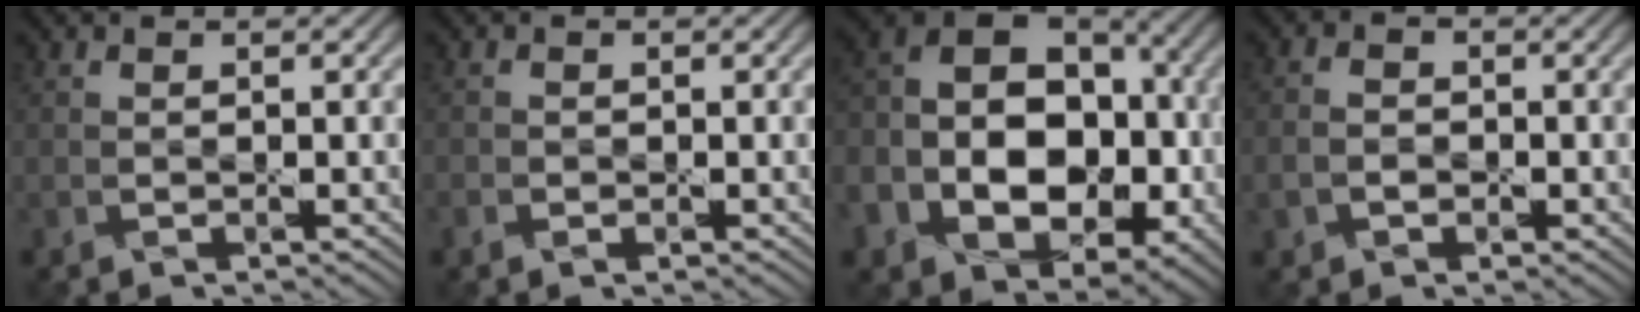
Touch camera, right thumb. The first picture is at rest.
{"total": 1.2, "force": [-0.6, 0.7, 0.7], "torque": [-0.015, -0.004, -0.012]}
{"total": 16.9, "force": [-3.8, 12.3, 11.1], "torque": [-0.213, -0.019, -0.049]}
{"total": 3.2, "force": [-0.8, 2.5, 1.8], "torque": [-0.033, 0.001, -0.018]}